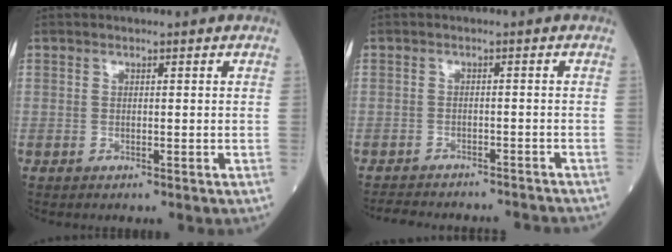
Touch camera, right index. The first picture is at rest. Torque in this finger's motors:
{"motor_torque": [-1.19, -0.96, -0.86, -0.17]}